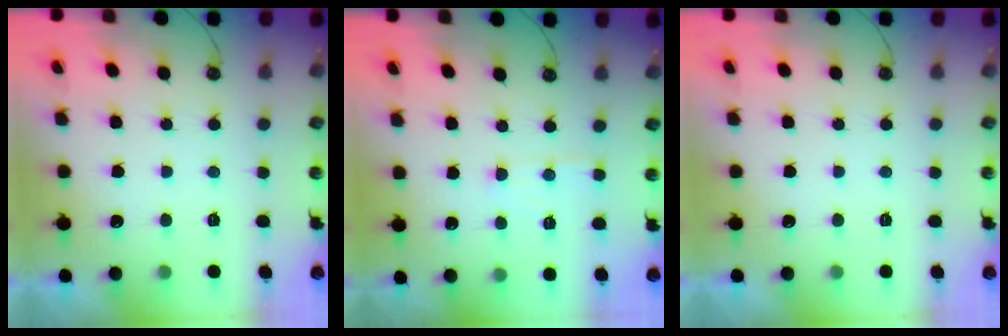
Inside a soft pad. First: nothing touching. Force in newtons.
{"total": 5.9, "press": 5.9, "slide": 0.7}
{"total": 0.0}